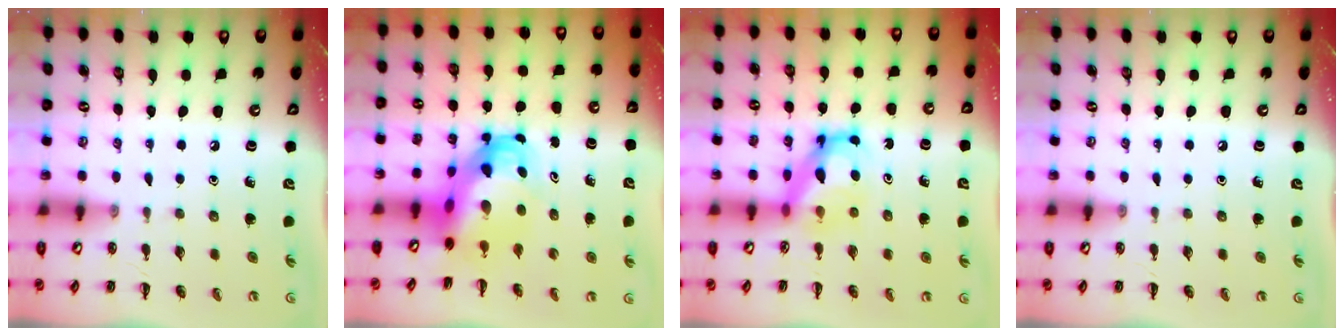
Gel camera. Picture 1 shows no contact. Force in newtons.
{"total": 7.2, "press": 6.9, "slide": 2.2}
{"total": 6.0, "press": 5.9, "slide": 0.5}
{"total": 0.0}